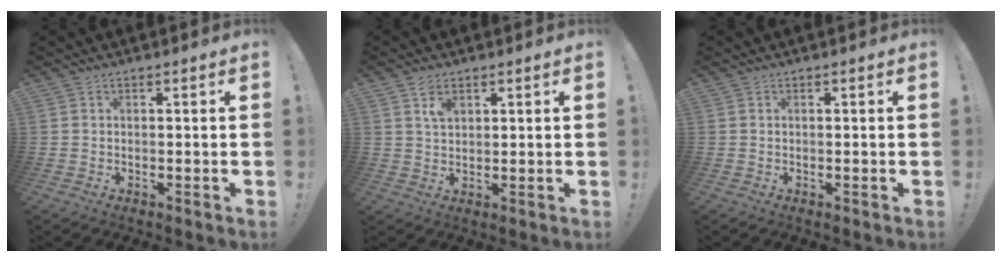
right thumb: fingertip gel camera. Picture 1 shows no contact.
{"total": 4.0, "force": [2.2, 2.1, 2.6], "torque": [-0.035, -0.009, 0.037]}
{"total": 0.0}